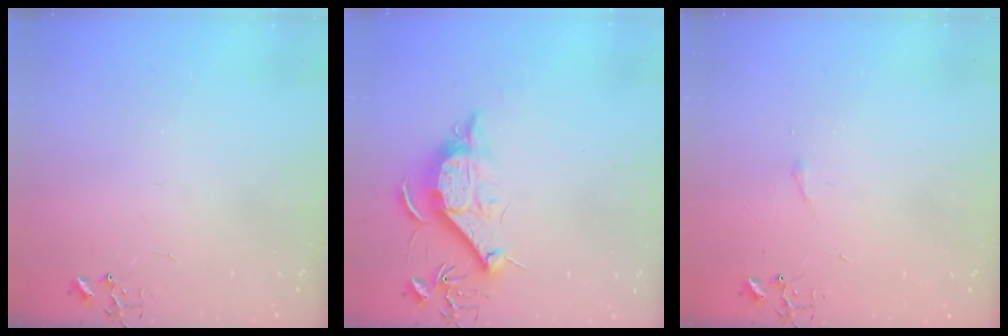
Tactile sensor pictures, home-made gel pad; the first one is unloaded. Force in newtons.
{"total": 12.0, "press": 12.0, "slide": 0.6}
{"total": 2.9, "press": 2.9, "slide": 0.5}